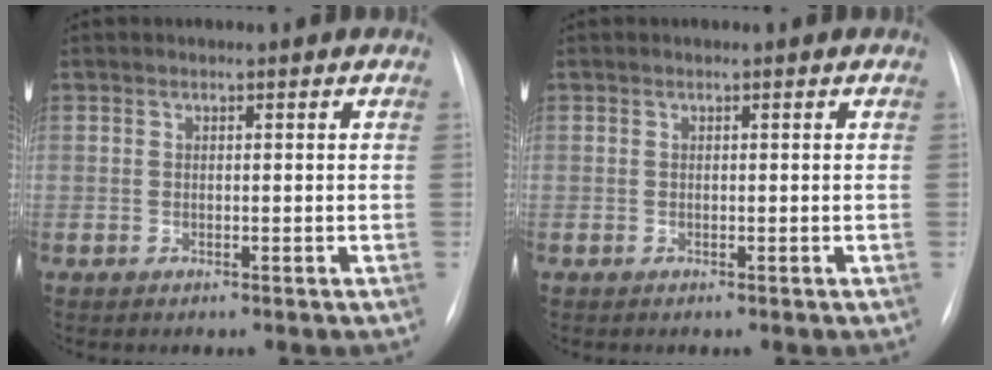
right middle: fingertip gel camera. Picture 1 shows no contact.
{"total": 0.0}